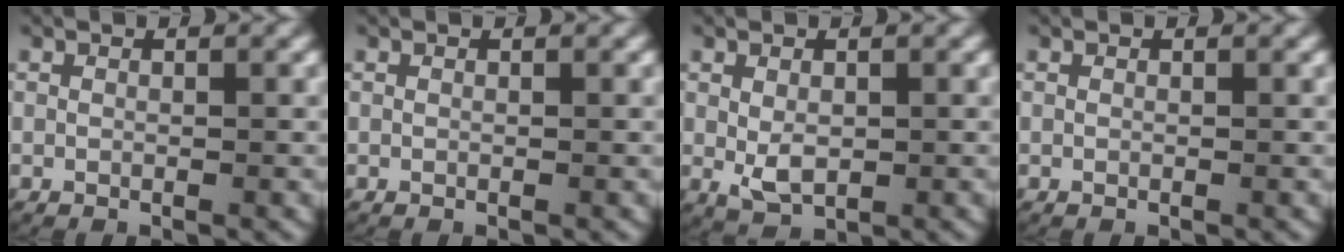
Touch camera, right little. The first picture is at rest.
{"total": 0.0}
{"total": 2.5, "force": [-0.1, 1.5, 2.0], "torque": [-0.049, -0.017, 0.011]}
{"total": 0.0}